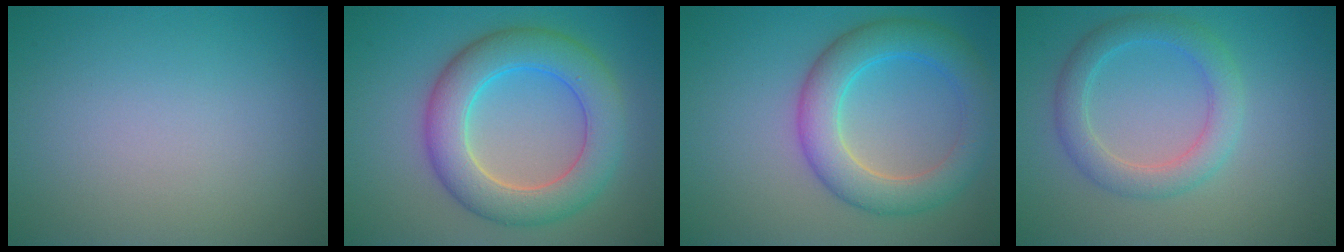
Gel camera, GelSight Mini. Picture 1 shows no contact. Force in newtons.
{"total": 7.1, "press": 7.1, "slide": 0.2}
{"total": 5.9, "press": 5.9, "slide": 0.0}
{"total": 3.5, "press": 3.5, "slide": 0.2}